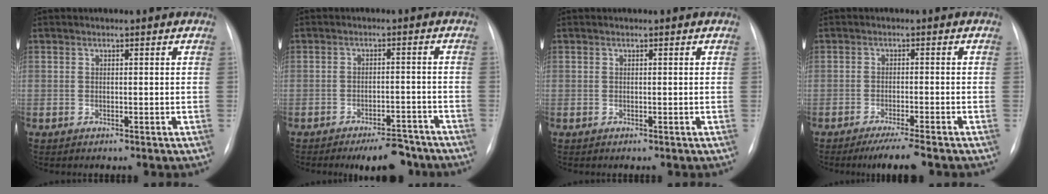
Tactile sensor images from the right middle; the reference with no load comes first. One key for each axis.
{"total": 6.9, "fx": -5.7, "fy": 2.2, "fz": 3.2, "tx": -0.030, "ty": 0.002, "tz": -0.085}
{"total": 0.0}
{"total": 5.2, "fx": -4.2, "fy": -0.3, "fz": 3.1, "tx": -0.045, "ty": -0.013, "tz": -0.067}